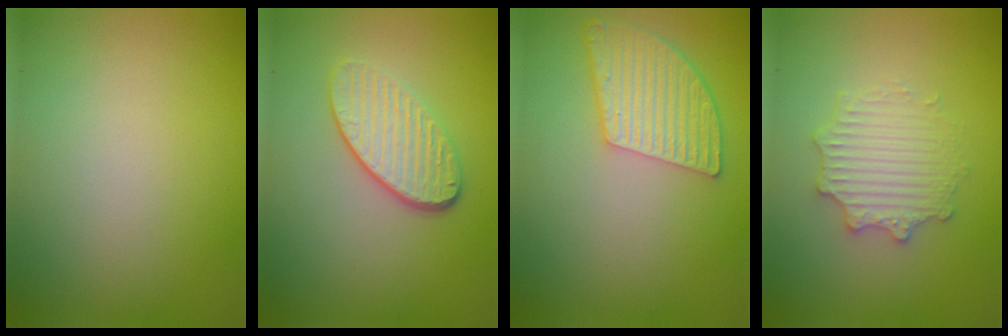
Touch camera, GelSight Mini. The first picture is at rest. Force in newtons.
{"total": 3.8, "press": 3.0, "slide": 2.4}
{"total": 5.2, "press": 4.1, "slide": 3.2}
{"total": 3.6, "press": 3.5, "slide": 0.6}